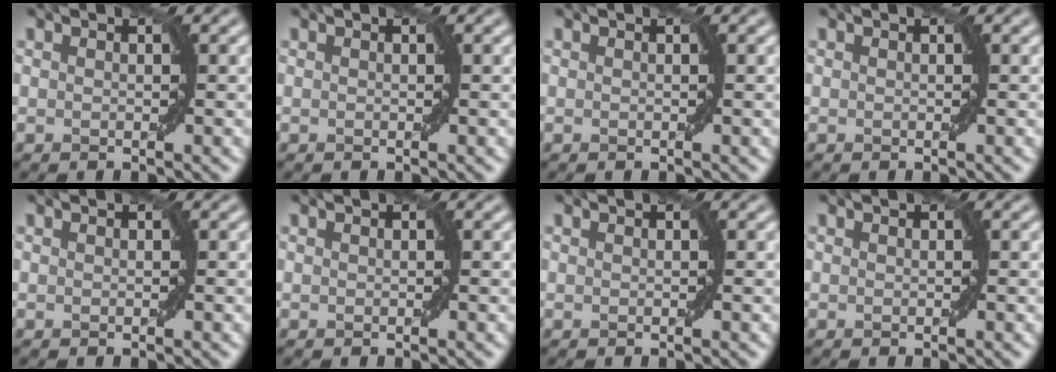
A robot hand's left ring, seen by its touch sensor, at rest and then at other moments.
{"total": 0.0}
{"total": 0.0}
{"total": 0.0}
{"total": 0.0}
{"total": 0.0}
{"total": 0.0}
{"total": 0.0}